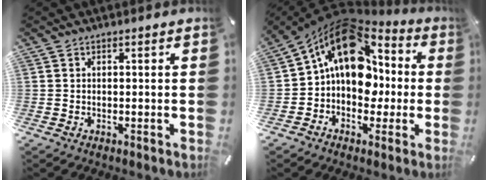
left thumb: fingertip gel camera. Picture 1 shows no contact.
{"total": 16.9, "force": [2.8, 12.4, 11.1], "torque": [-0.190, -0.016, 0.047]}